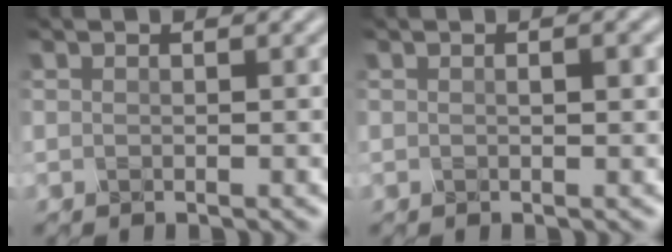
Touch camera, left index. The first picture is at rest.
{"total": 0.9, "force": [0.0, 0.3, 0.9], "torque": [-0.011, -0.002, 0.004]}